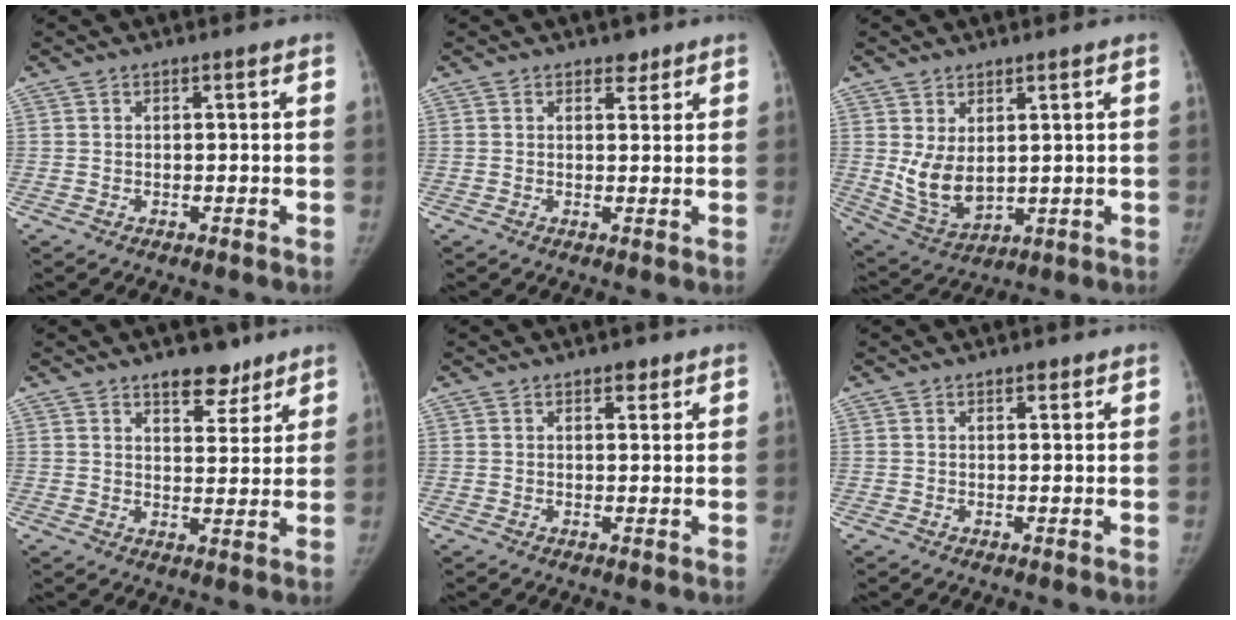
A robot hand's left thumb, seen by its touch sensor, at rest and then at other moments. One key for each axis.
{"total": 2.2, "fx": 1.6, "fy": 1.3, "fz": 0.7, "tx": 0.006, "ty": -0.009, "tz": 0.020}
{"total": 8.1, "fx": 1.7, "fy": 5.0, "fz": 6.2, "tx": -0.105, "ty": -0.024, "tz": 0.054}
{"total": 7.4, "fx": 5.3, "fy": 3.8, "fz": 3.5, "tx": -0.016, "ty": -0.031, "tz": 0.078}
{"total": 2.2, "fx": 1.5, "fy": 1.2, "fz": 1.2, "tx": -0.003, "ty": -0.007, "tz": 0.018}
{"total": 1.5, "fx": 1.0, "fy": 0.8, "fz": 0.8, "tx": -0.005, "ty": -0.004, "tz": 0.011}